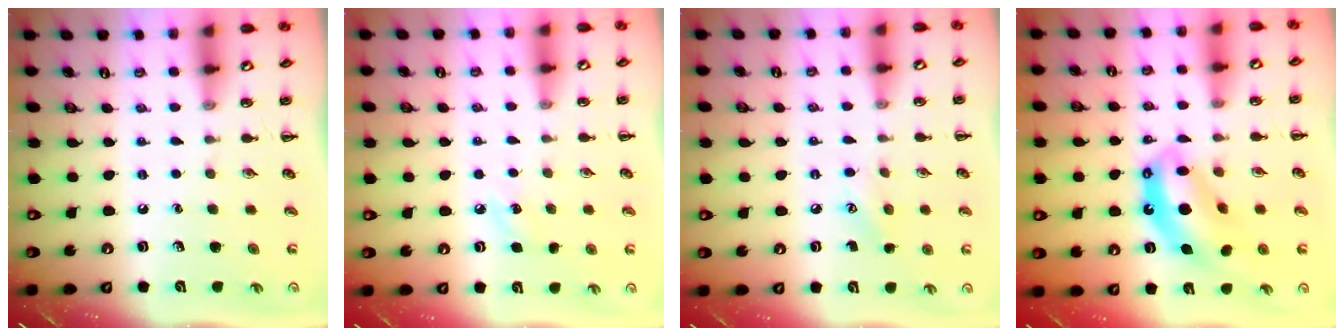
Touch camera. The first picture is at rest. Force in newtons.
{"total": 3.8, "press": 3.6, "slide": 1.0}
{"total": 5.5, "press": 5.4, "slide": 1.2}
{"total": 12.1, "press": 11.6, "slide": 3.4}